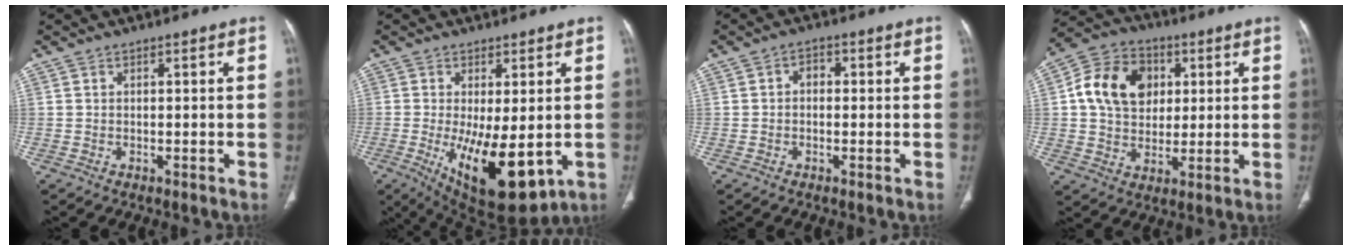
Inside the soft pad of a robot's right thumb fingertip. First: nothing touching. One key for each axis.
{"total": 15.1, "fx": -3.1, "fy": 6.0, "fz": 13.6, "tx": -0.217, "ty": -0.028, "tz": -0.025}
{"total": 2.3, "fx": 0.0, "fy": 1.7, "fz": 1.6, "tx": -0.013, "ty": 0.010, "tz": -0.008}
{"total": 14.4, "fx": 3.1, "fy": 11.2, "fz": 8.5, "tx": -0.127, "ty": 0.007, "tz": 0.048}